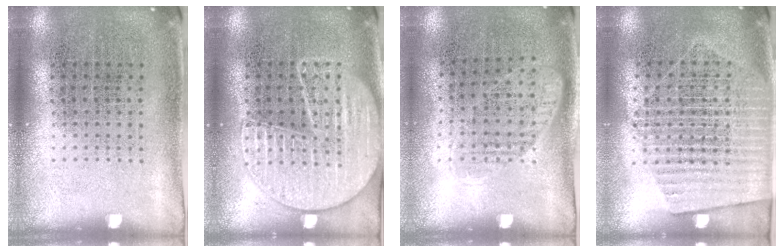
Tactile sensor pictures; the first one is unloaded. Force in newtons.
{"total": 1.9, "press": 1.9, "slide": 0.2}
{"total": 1.1, "press": 0.9, "slide": 0.6}
{"total": 1.6, "press": 1.4, "slide": 0.8}